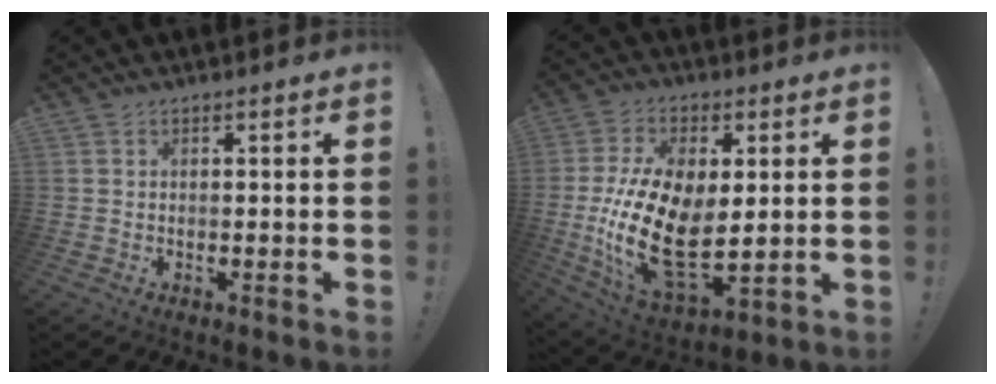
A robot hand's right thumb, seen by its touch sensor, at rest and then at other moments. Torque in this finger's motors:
{"motor_torque": [1.70, 3.31, 1.88, -0.88, 0.71]}